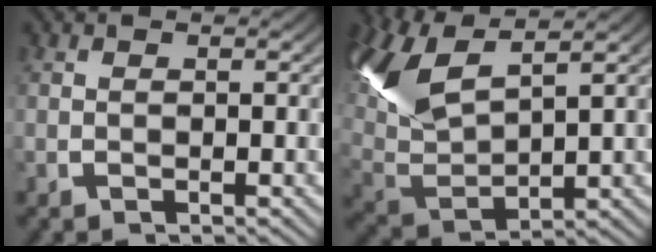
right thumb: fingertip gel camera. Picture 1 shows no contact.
{"total": 8.4, "force": [3.1, 5.0, 6.1], "torque": [-0.155, -0.008, 0.064]}